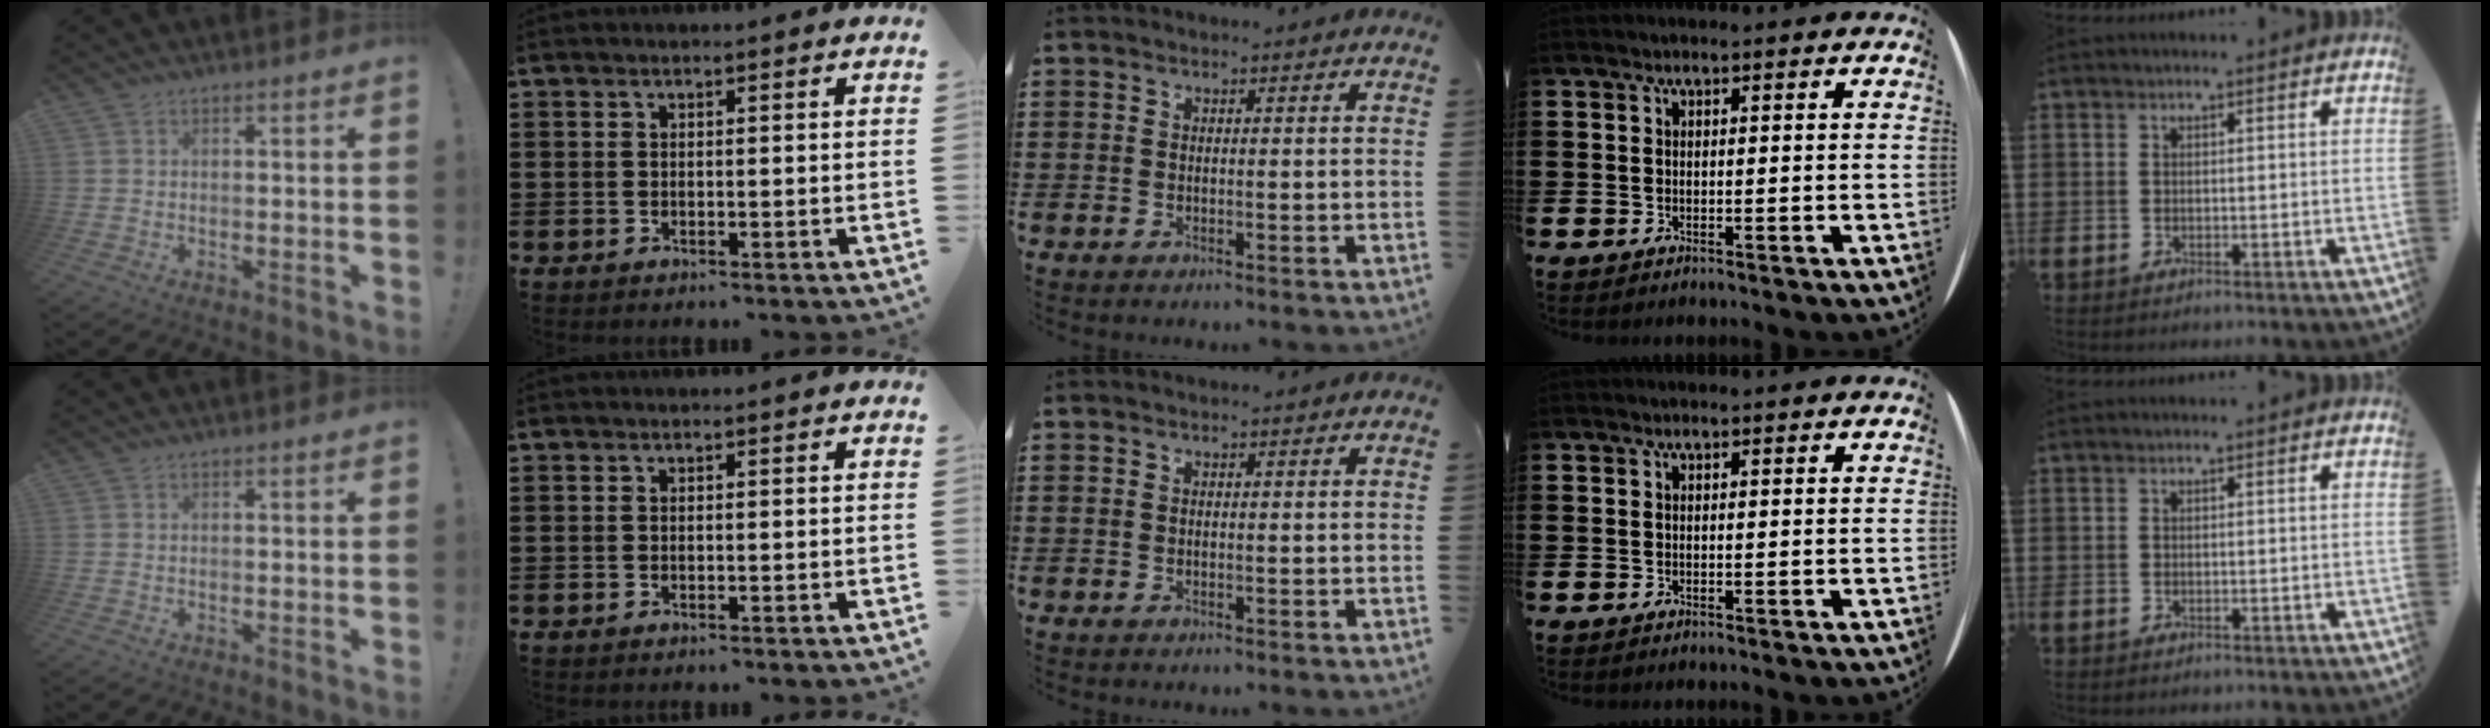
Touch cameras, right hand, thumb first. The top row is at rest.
{}